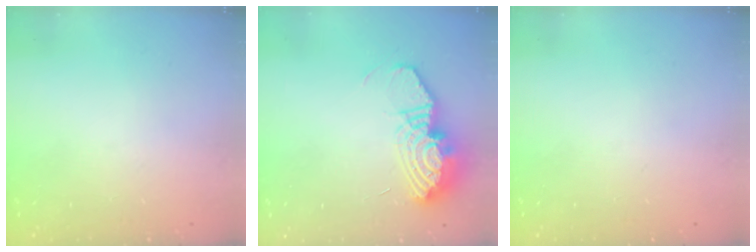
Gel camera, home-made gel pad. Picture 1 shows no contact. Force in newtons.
{"total": 13.3, "press": 13.3, "slide": 1.1}
{"total": 0.0}